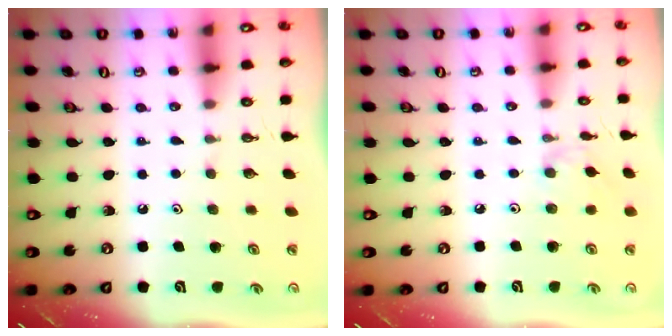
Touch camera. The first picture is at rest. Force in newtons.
{"total": 1.4, "press": 1.4, "slide": 0.4}